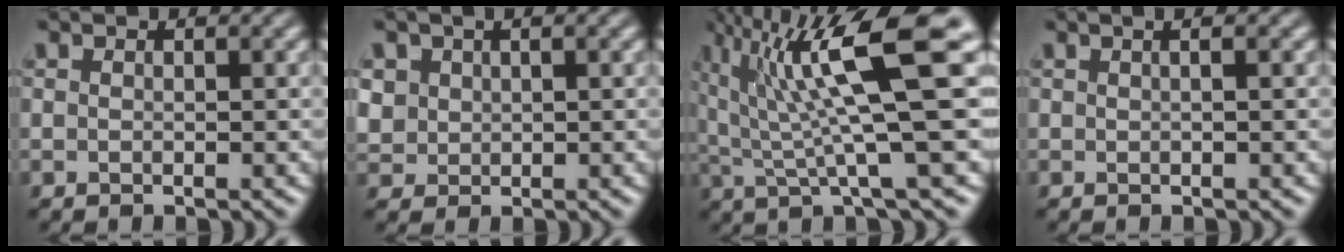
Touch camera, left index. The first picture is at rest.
{"total": 1.3, "force": [0.6, 1.1, 0.2], "torque": [-0.016, 0.007, 0.026]}
{"total": 11.1, "force": [4.2, 1.7, 10.2], "torque": [-0.165, 0.012, 0.086]}
{"total": 2.3, "force": [1.0, 1.1, 1.8], "torque": [-0.005, 0.021, -0.013]}